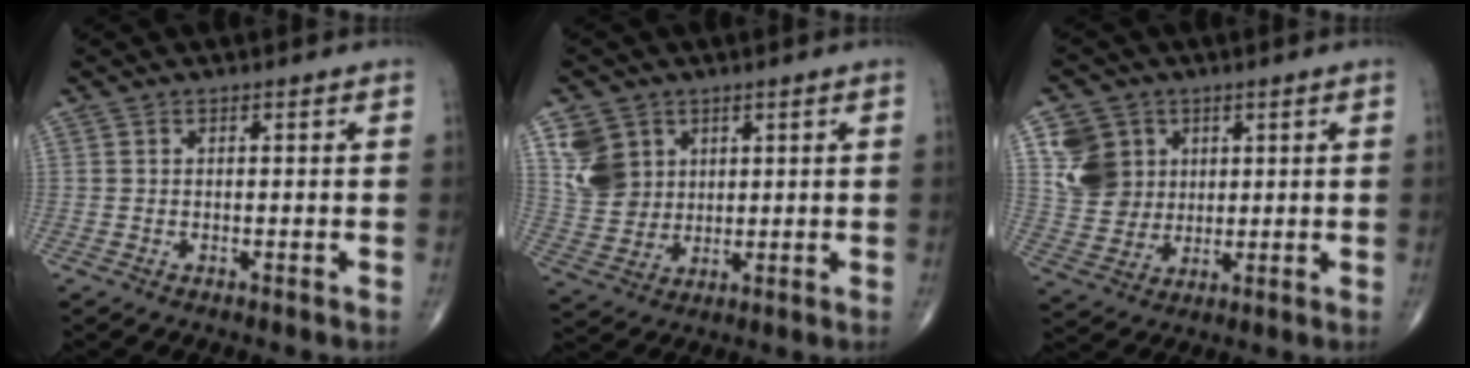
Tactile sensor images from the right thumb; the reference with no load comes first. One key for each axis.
{"total": 8.6, "fx": 3.6, "fy": 7.0, "fz": 3.5, "tx": -0.050, "ty": -0.013, "tz": 0.081}
{"total": 10.0, "fx": 3.2, "fy": 8.7, "fz": 3.6, "tx": -0.041, "ty": -0.009, "tz": 0.067}